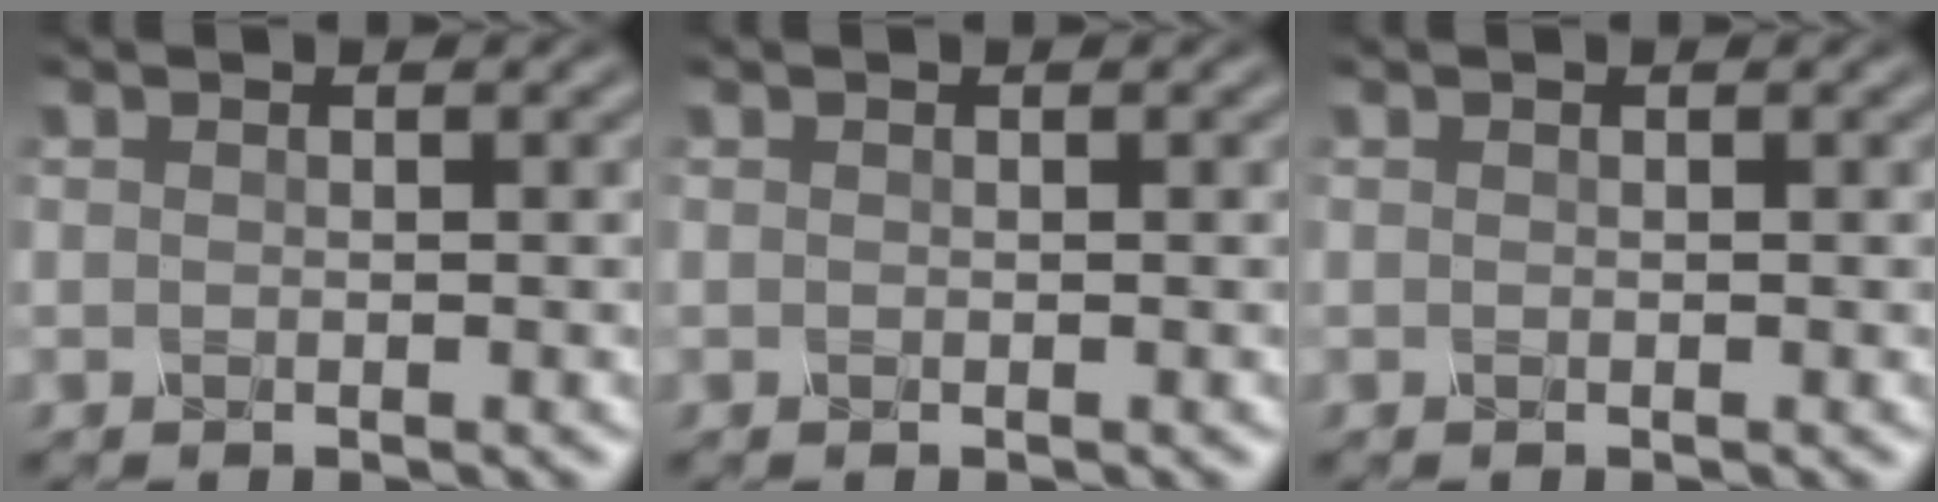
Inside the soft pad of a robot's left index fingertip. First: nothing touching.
{"total": 0.0}
{"total": 0.0}